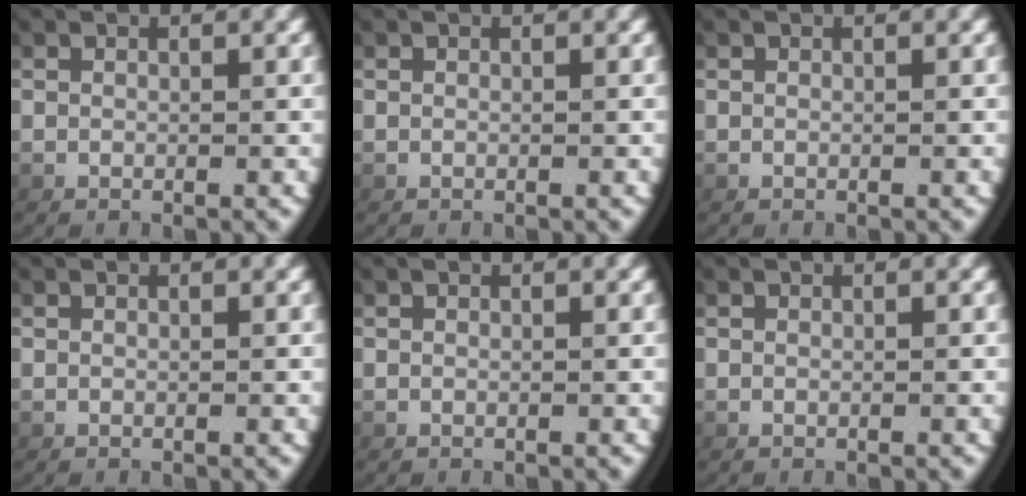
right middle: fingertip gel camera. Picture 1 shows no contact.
{"total": 0.0}
{"total": 0.0}
{"total": 0.0}
{"total": 0.0}
{"total": 0.0}